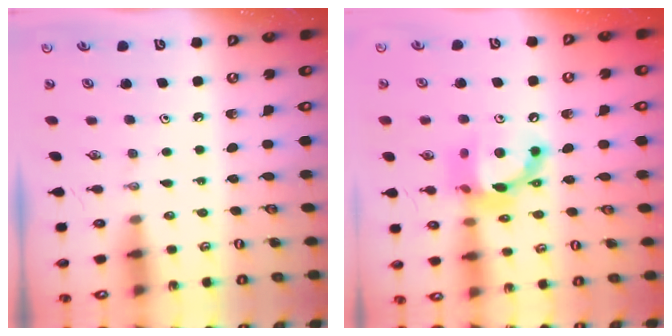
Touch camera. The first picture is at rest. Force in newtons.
{"total": 14.0, "press": 13.9, "slide": 1.1}